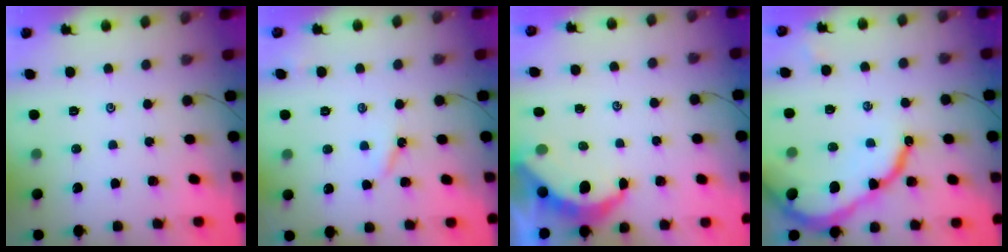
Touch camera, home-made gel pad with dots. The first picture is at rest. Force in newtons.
{"total": 3.0, "press": 3.0, "slide": 0.4}
{"total": 6.8, "press": 6.8, "slide": 0.4}
{"total": 14.1, "press": 14.1, "slide": 1.3}